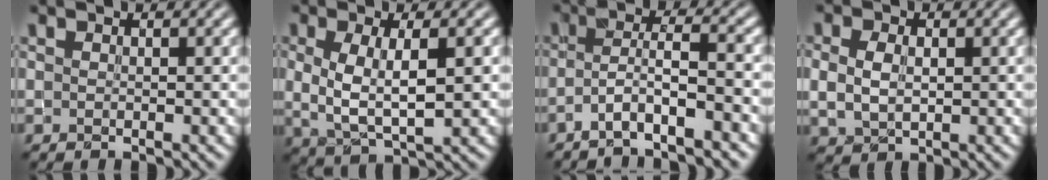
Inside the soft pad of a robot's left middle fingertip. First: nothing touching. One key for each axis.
{"total": 4.7, "fx": 0.3, "fy": 1.9, "fz": 4.3, "tx": -0.087, "ty": -0.003, "tz": 0.010}
{"total": 4.0, "fx": -2.5, "fy": 0.6, "fz": 3.1, "tx": -0.057, "ty": 0.006, "tz": -0.054}
{"total": 3.4, "fx": 0.4, "fy": 2.5, "fz": 2.3, "tx": -0.053, "ty": 0.001, "tz": 0.012}